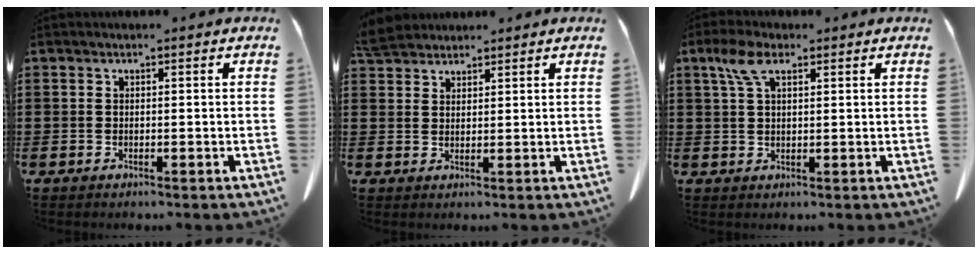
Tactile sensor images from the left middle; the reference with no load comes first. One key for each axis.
{"total": 4.1, "fx": 3.8, "fy": 1.0, "fz": 1.0, "tx": -0.032, "ty": -0.004, "tz": 0.075}
{"total": 5.5, "fx": 2.8, "fy": 2.3, "fz": 4.1, "tx": -0.091, "ty": 0.008, "tz": 0.050}